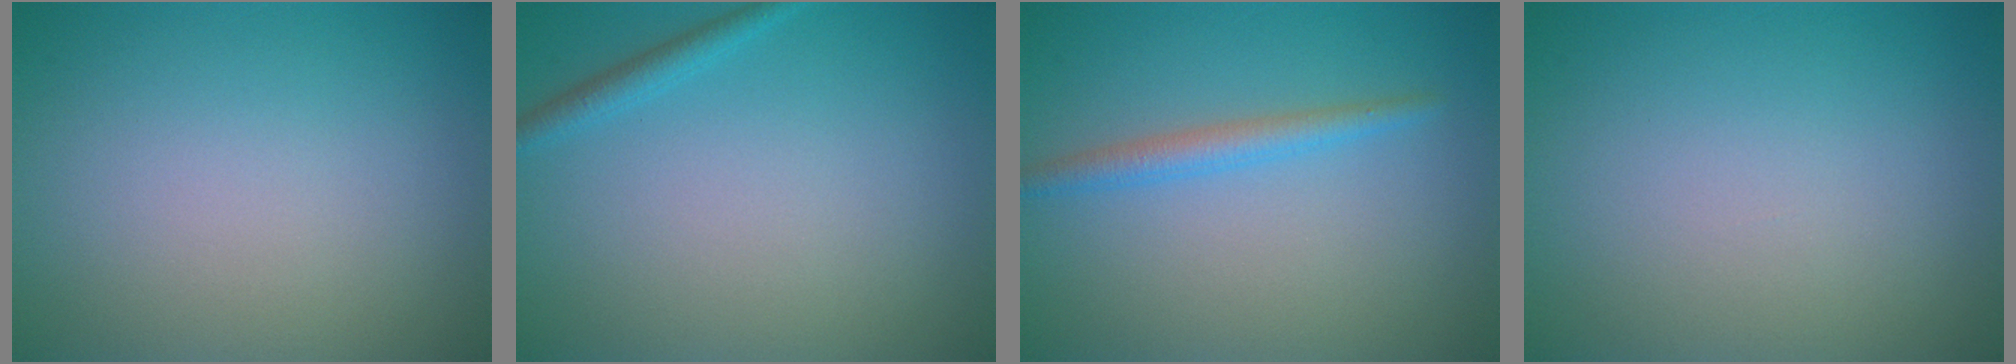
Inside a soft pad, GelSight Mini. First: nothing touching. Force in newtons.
{"total": 1.3, "press": 1.3, "slide": 0.1}
{"total": 2.1, "press": 2.0, "slide": 0.2}
{"total": 0.0}